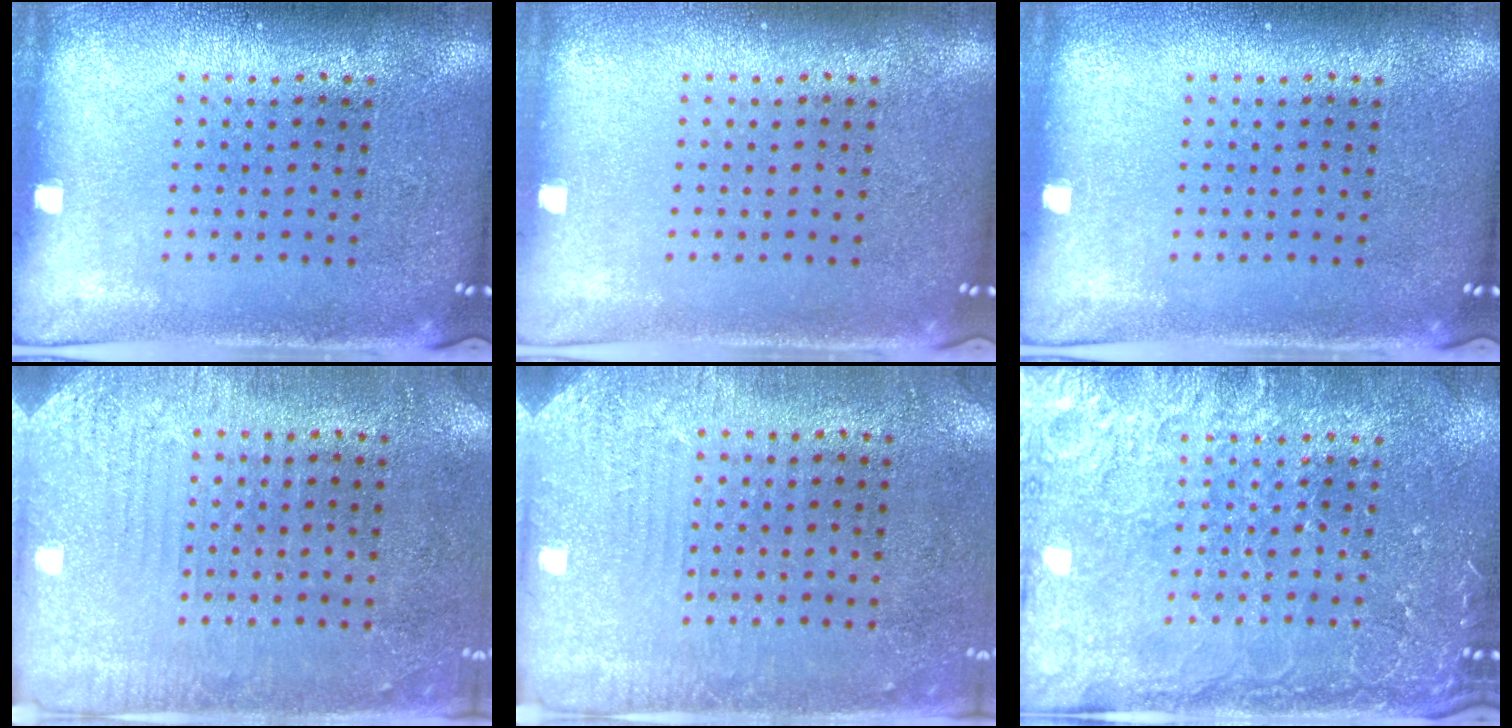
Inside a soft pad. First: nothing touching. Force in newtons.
{"total": 0.0}
{"total": 0.0}
{"total": 2.8, "press": 2.4, "slide": 1.4}
{"total": 2.8, "press": 2.3, "slide": 1.5}
{"total": 3.9, "press": 3.8, "slide": 1.0}